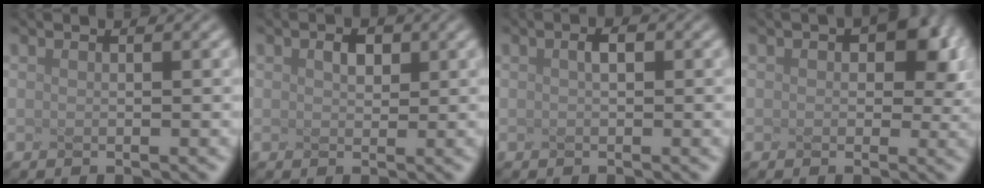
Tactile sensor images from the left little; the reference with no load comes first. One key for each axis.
{"total": 1.1, "fx": -0.7, "fy": -0.7, "fz": -0.5, "tx": -0.027, "ty": -0.007, "tz": 0.031}
{"total": 1.3, "fx": -1.0, "fy": -0.8, "fz": -0.1, "tx": -0.024, "ty": -0.003, "tz": 0.019}
{"total": 3.0, "fx": 0.6, "fy": 1.5, "fz": 2.6, "tx": -0.062, "ty": -0.008, "tz": 0.047}